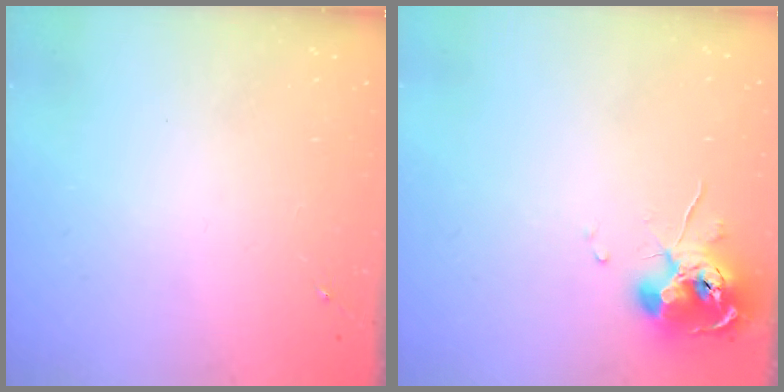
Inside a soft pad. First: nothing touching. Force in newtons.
{"total": 10.3, "press": 10.2, "slide": 1.5}